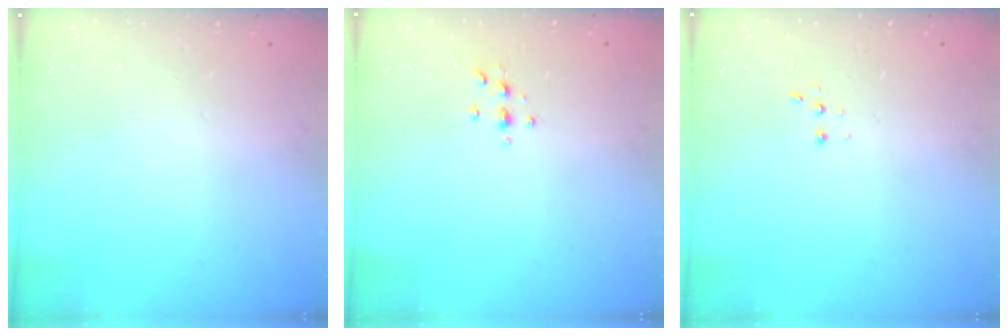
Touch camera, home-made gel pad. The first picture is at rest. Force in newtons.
{"total": 3.9, "press": 3.9, "slide": 0.6}
{"total": 2.7, "press": 2.7, "slide": 0.5}